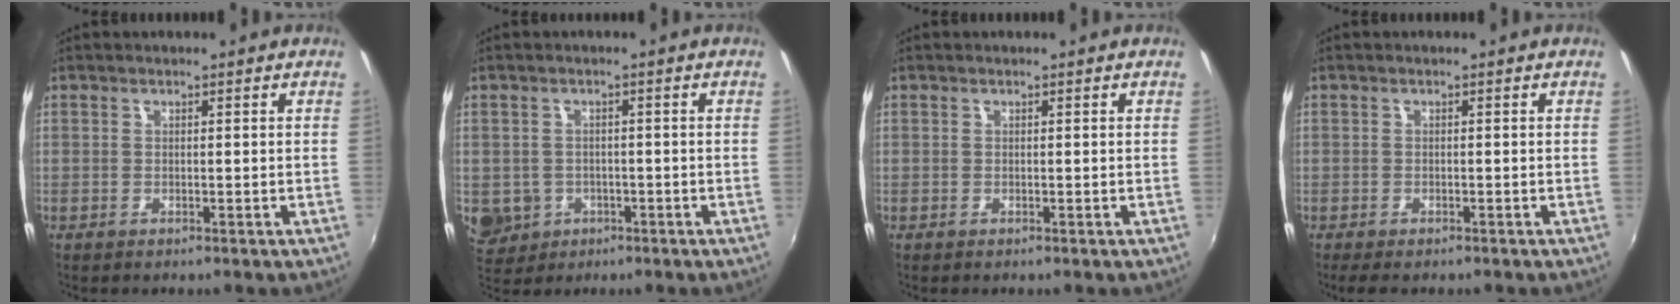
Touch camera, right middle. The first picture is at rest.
{"total": 6.2, "force": [-1.7, 5.7, 2.0], "torque": [-0.053, -0.001, -0.012]}
{"total": 0.0}
{"total": 2.9, "force": [-2.2, 1.2, 1.4], "torque": [-0.034, -0.013, -0.036]}